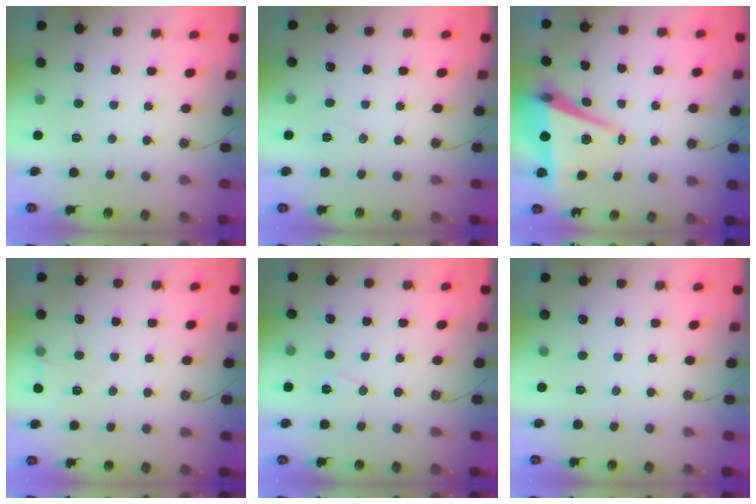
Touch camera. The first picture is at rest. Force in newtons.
{"total": 5.3, "press": 3.0, "slide": 4.4}
{"total": 9.3, "press": 8.4, "slide": 4.1}
{"total": 5.2, "press": 2.9, "slide": 4.3}
{"total": 6.7, "press": 5.0, "slide": 4.4}
{"total": 0.0}